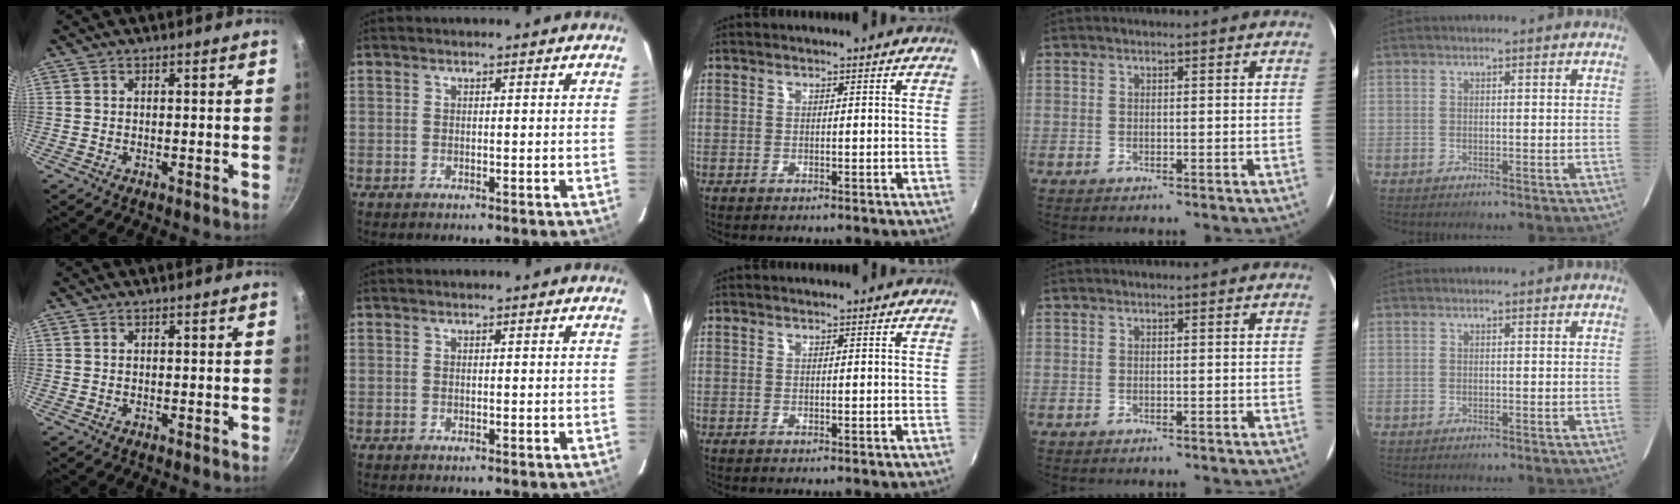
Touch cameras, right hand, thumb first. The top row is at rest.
{}